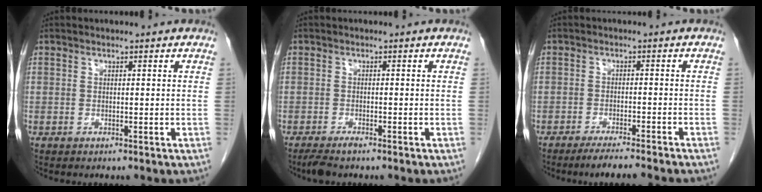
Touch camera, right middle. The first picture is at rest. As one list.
[{"total": 2.3, "force": [-1.9, 0.4, 1.3], "torque": [-0.027, -0.006, -0.033]}, {"total": 7.3, "force": [-6.2, -0.3, 3.7], "torque": [-0.043, -0.016, -0.094]}]